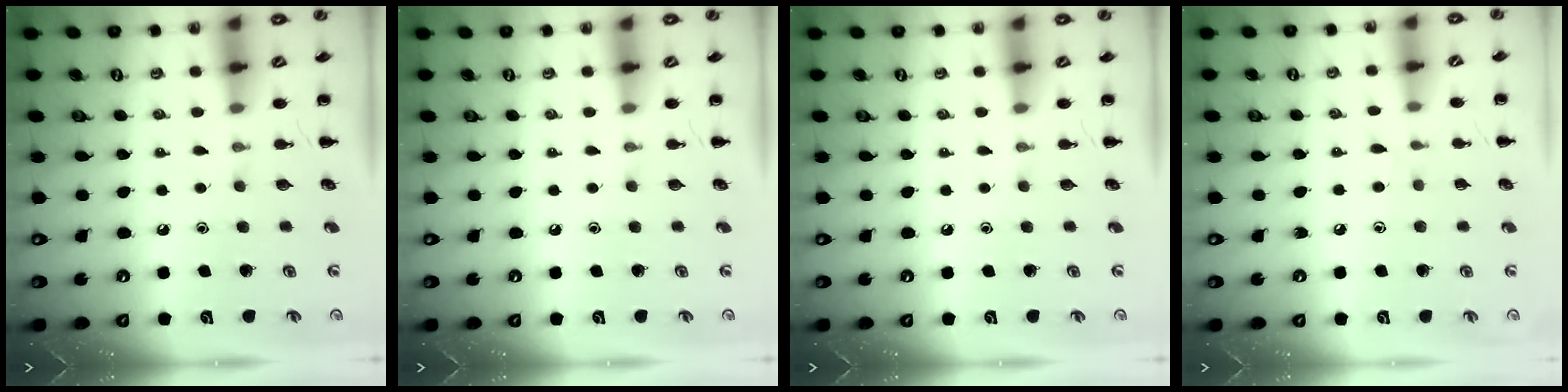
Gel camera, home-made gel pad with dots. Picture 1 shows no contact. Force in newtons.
{"total": 0.0}
{"total": 0.0}
{"total": 3.7, "press": 3.2, "slide": 1.9}